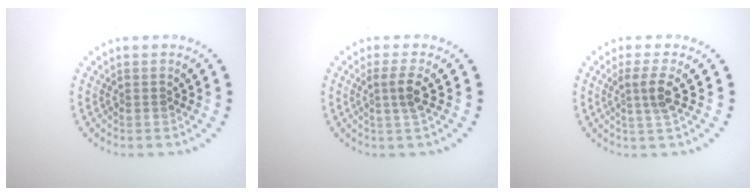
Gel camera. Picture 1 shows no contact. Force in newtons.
{"total": 2.0, "press": 1.5, "slide": 1.3}
{"total": 2.3, "press": 1.8, "slide": 1.5}